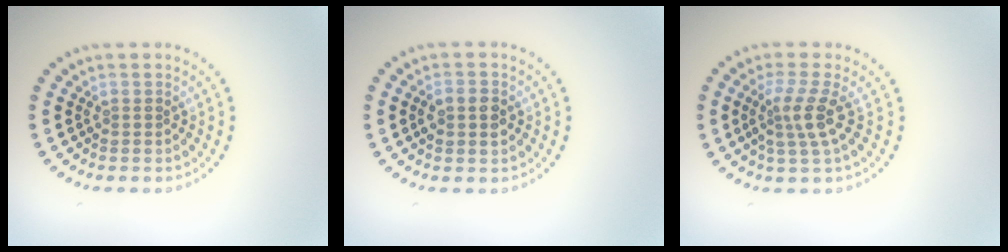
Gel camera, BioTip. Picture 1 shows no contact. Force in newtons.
{"total": 2.8, "press": 2.8, "slide": 0.2}
{"total": 2.8, "press": 2.1, "slide": 1.9}